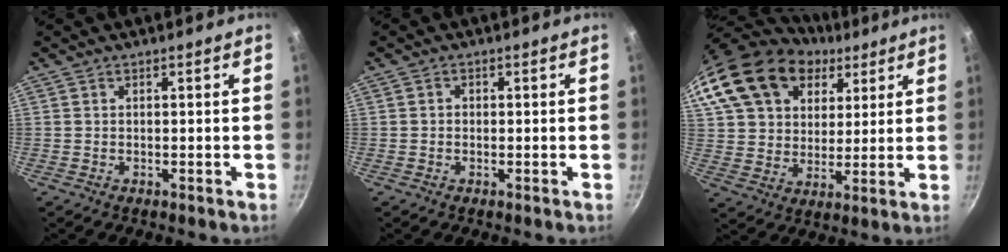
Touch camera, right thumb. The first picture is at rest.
{"total": 0.8, "force": [-0.2, 0.8, 0.3], "torque": [-0.003, 0.004, -0.003]}
{"total": 22.0, "force": [10.5, 15.7, 11.4], "torque": [-0.203, 0.000, 0.189]}